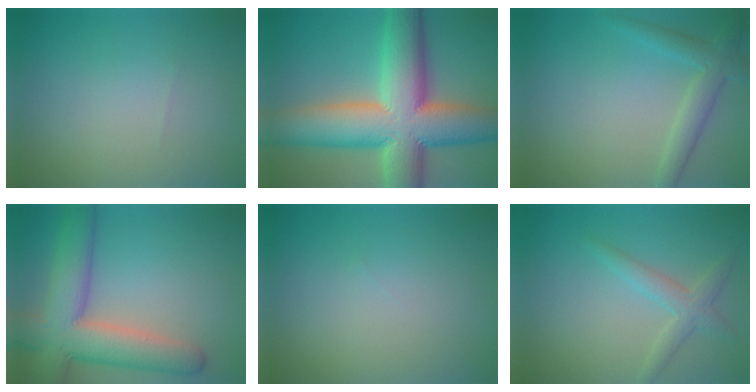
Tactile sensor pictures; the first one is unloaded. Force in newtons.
{"total": 15.0, "press": 15.0, "slide": 0.8}
{"total": 3.0, "press": 3.0, "slide": 0.0}
{"total": 9.7, "press": 9.7, "slide": 0.6}
{"total": 0.0}
{"total": 2.4, "press": 2.4, "slide": 0.2}